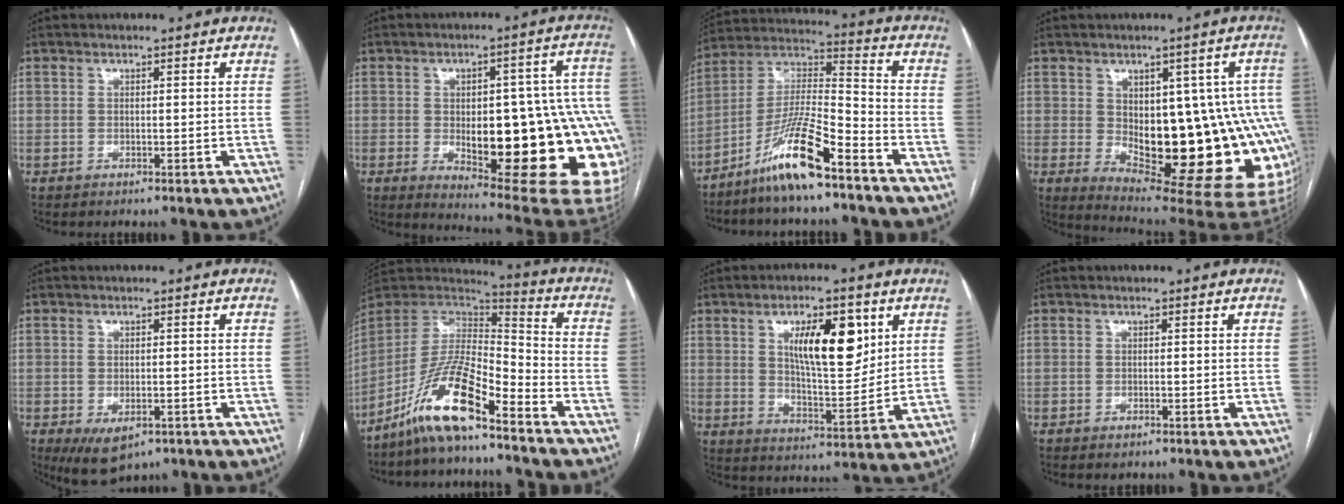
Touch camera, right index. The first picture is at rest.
{"total": 26.0, "force": [-4.0, 8.1, 24.4], "torque": [-0.225, 0.020, -0.026]}
{"total": 13.1, "force": [-8.8, 1.0, 9.6], "torque": [-0.193, -0.003, -0.169]}
{"total": 20.7, "force": [-2.1, 8.6, 18.7], "torque": [-0.174, 0.020, -0.001]}
{"total": 6.1, "force": [-3.0, 3.2, 4.1], "torque": [-0.068, -0.012, -0.039]}
{"total": 13.9, "force": [-9.6, 2.5, 9.7], "torque": [-0.188, 0.009, -0.180]}
{"total": 12.3, "force": [4.7, 4.1, 10.6], "torque": [-0.172, 0.002, 0.082]}
{"total": 0.7, "force": [-0.5, 0.3, 0.4], "torque": [-0.009, -0.002, -0.005]}